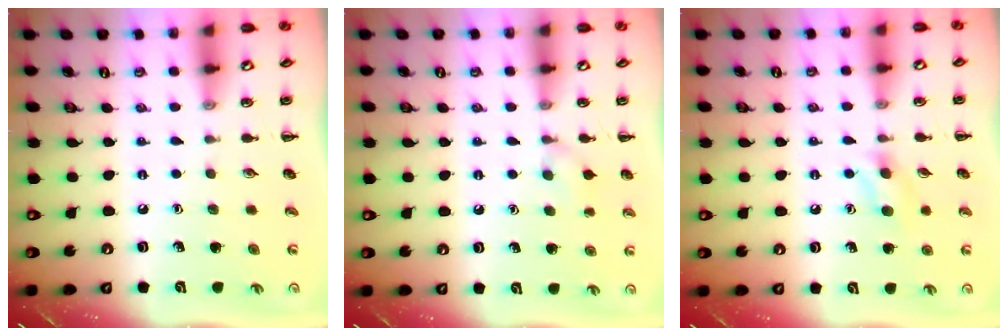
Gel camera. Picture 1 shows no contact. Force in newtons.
{"total": 6.2, "press": 5.9, "slide": 2.1}
{"total": 5.8, "press": 5.5, "slide": 1.6}